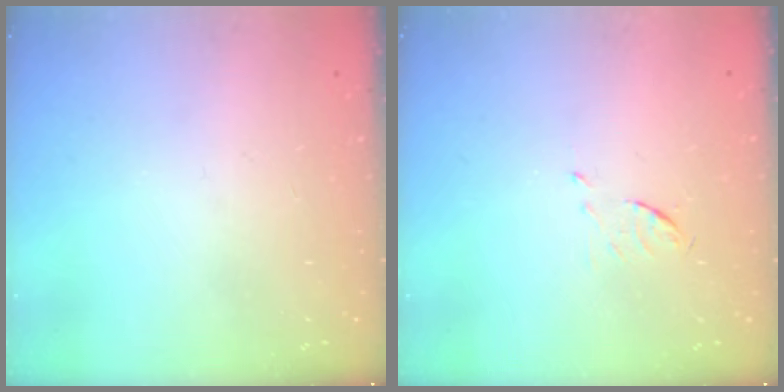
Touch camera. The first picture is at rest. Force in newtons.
{"total": 5.2, "press": 5.1, "slide": 0.8}